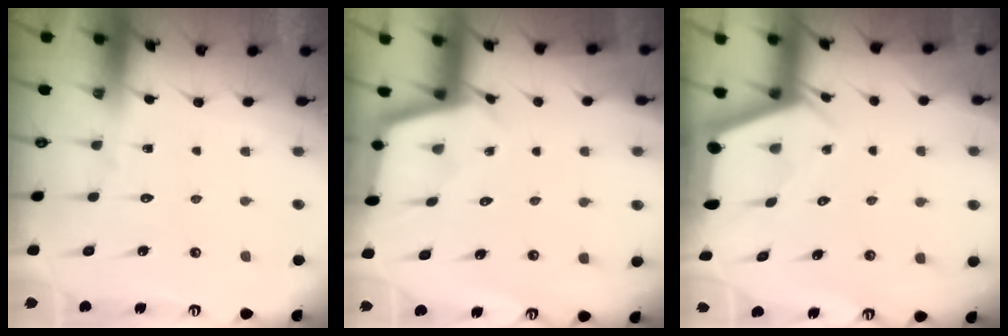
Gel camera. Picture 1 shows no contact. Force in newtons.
{"total": 2.6, "press": 2.6, "slide": 0.1}
{"total": 2.3, "press": 2.3, "slide": 0.3}